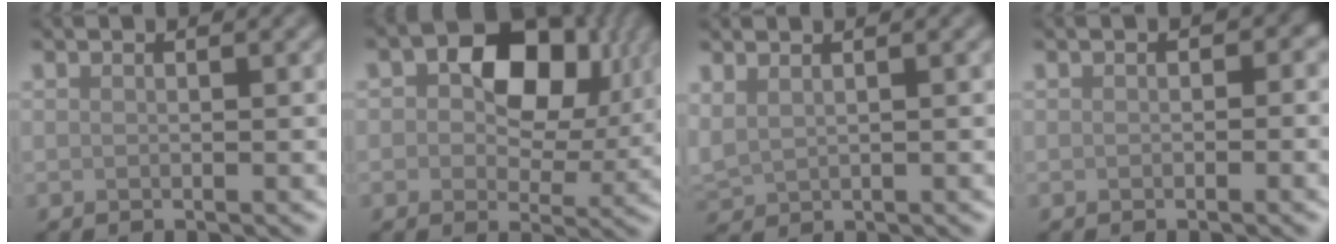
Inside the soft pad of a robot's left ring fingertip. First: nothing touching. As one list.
[{"total": 9.6, "force": [2.6, 6.4, 6.7], "torque": [-0.085, 0.010, 0.037]}, {"total": 1.5, "force": [0.7, 1.2, 0.7], "torque": [-0.027, -0.002, 0.025]}, {"total": 1.3, "force": [0.0, 1.1, 0.7], "torque": [0.003, 0.002, 0.000]}]